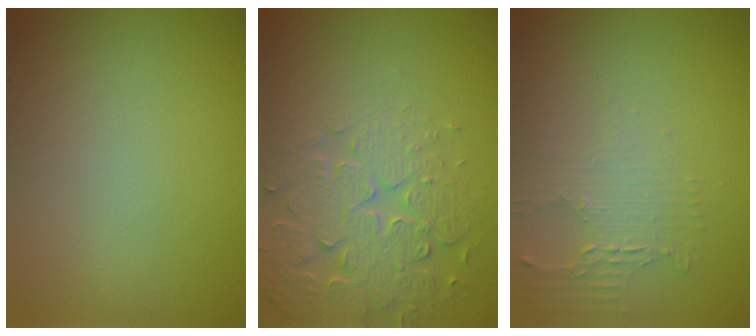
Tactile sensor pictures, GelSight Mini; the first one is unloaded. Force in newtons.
{"total": 4.8, "press": 4.6, "slide": 1.5}
{"total": 2.1, "press": 2.0, "slide": 0.4}